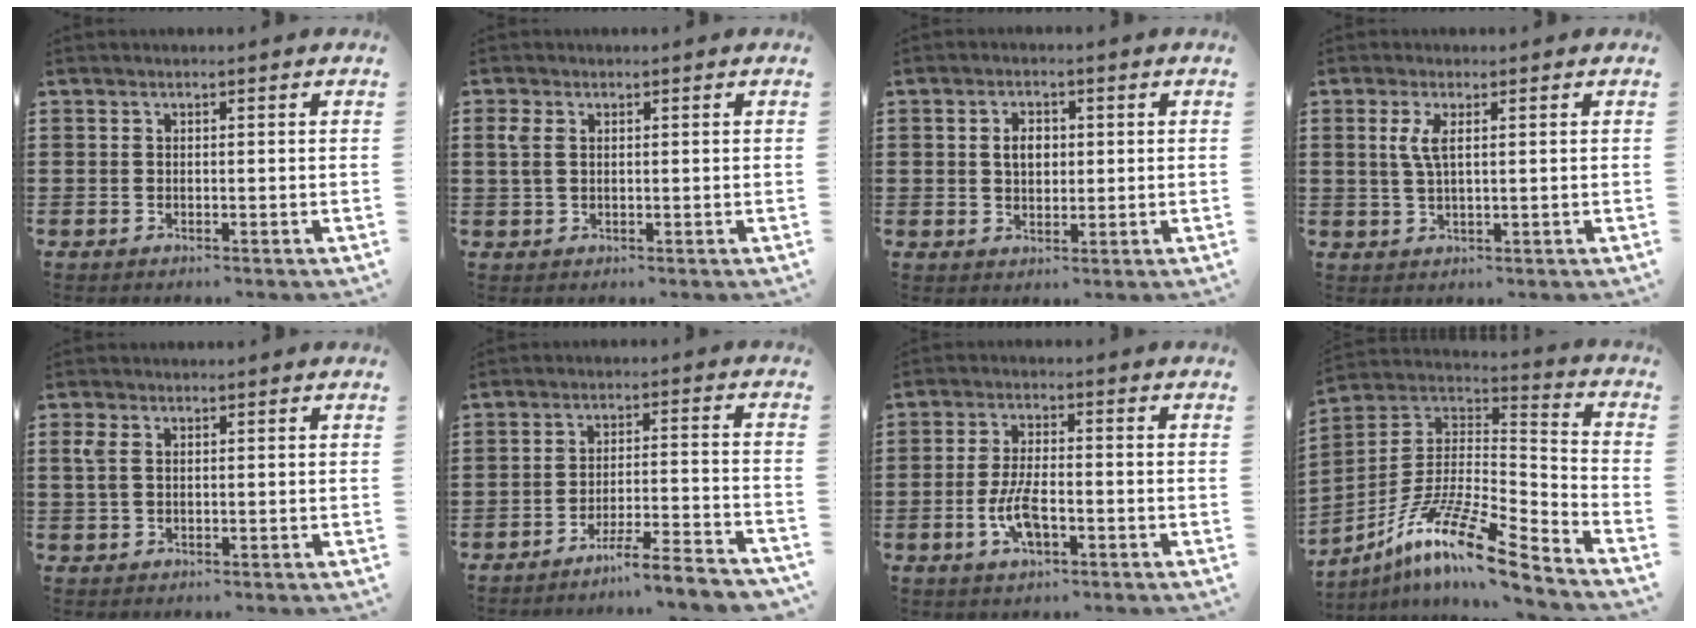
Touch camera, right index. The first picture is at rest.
{"total": 2.4, "force": [0.6, 1.4, 1.8], "torque": [-0.048, 0.005, 0.006]}
{"total": 3.1, "force": [0.4, 2.0, 2.4], "torque": [-0.043, 0.007, 0.004]}
{"total": 3.1, "force": [0.8, 0.7, 2.9], "torque": [-0.067, 0.000, 0.011]}
{"total": 2.5, "force": [0.6, 1.5, 1.9], "torque": [-0.050, 0.005, 0.006]}
{"total": 6.2, "force": [-5.6, -0.4, 2.7], "torque": [-0.048, -0.009, -0.109]}
{"total": 6.4, "force": [-2.1, 2.6, 5.5], "torque": [-0.126, -0.004, -0.044]}
{"total": 13.5, "force": [-9.2, 2.3, 9.6], "torque": [-0.188, 0.004, -0.178]}